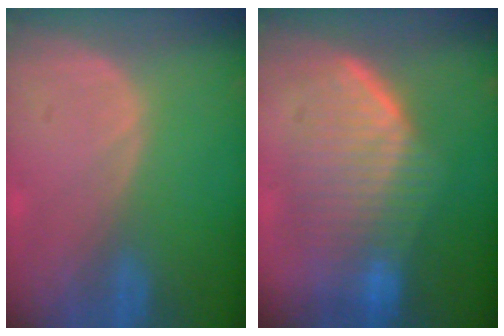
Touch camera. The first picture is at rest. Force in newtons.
{"total": 8.9, "press": 8.7, "slide": 2.0}